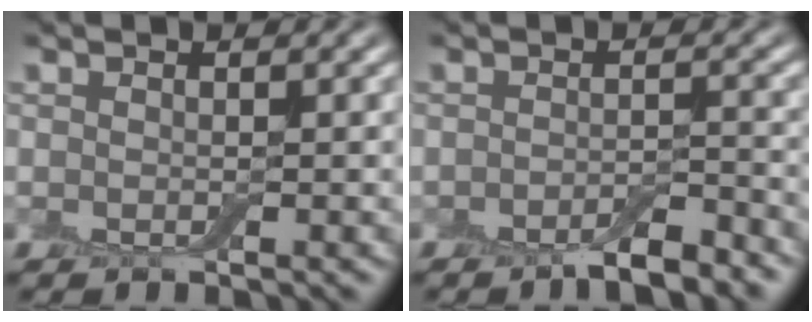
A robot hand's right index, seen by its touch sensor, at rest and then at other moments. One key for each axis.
{"total": 3.1, "fx": -2.4, "fy": 0.7, "fz": 1.9, "tx": -0.027, "ty": 0.002, "tz": -0.041}